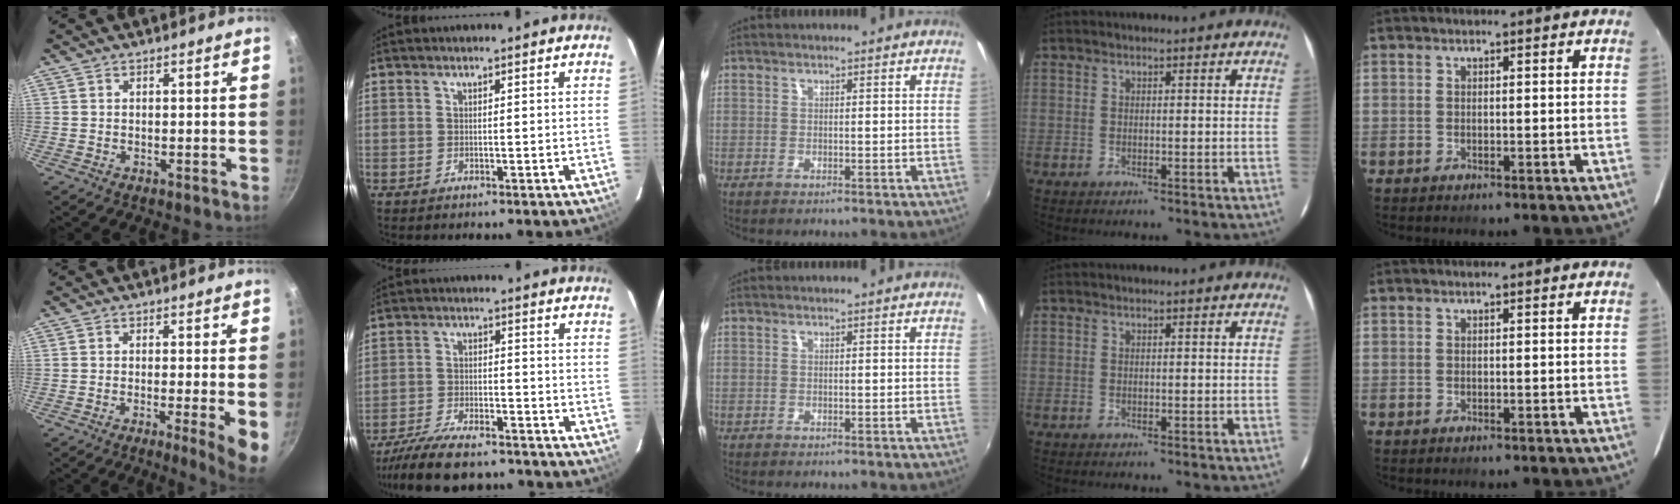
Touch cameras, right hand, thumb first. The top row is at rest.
{"thumb": {"total": 6.2, "force": [-1.4, 0.3, 6.0], "torque": [-0.084, -0.006, -0.021]}, "index": {"total": 14.2, "force": [-12.2, 4.0, 6.1], "torque": [-0.139, -0.013, -0.199]}}